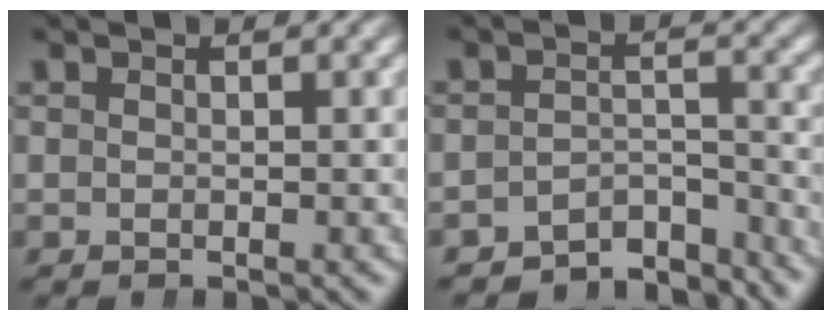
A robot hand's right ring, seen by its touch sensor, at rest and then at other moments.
{"total": 7.9, "force": [-7.0, 2.7, 2.5], "torque": [-0.026, -0.023, -0.106]}